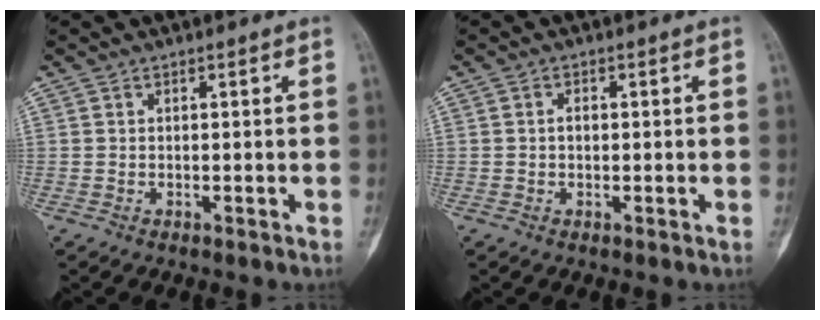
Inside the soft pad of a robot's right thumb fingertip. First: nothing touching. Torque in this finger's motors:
{"motor_torque": [-0.15, 0.06, 0.16, -0.30, 0.06]}